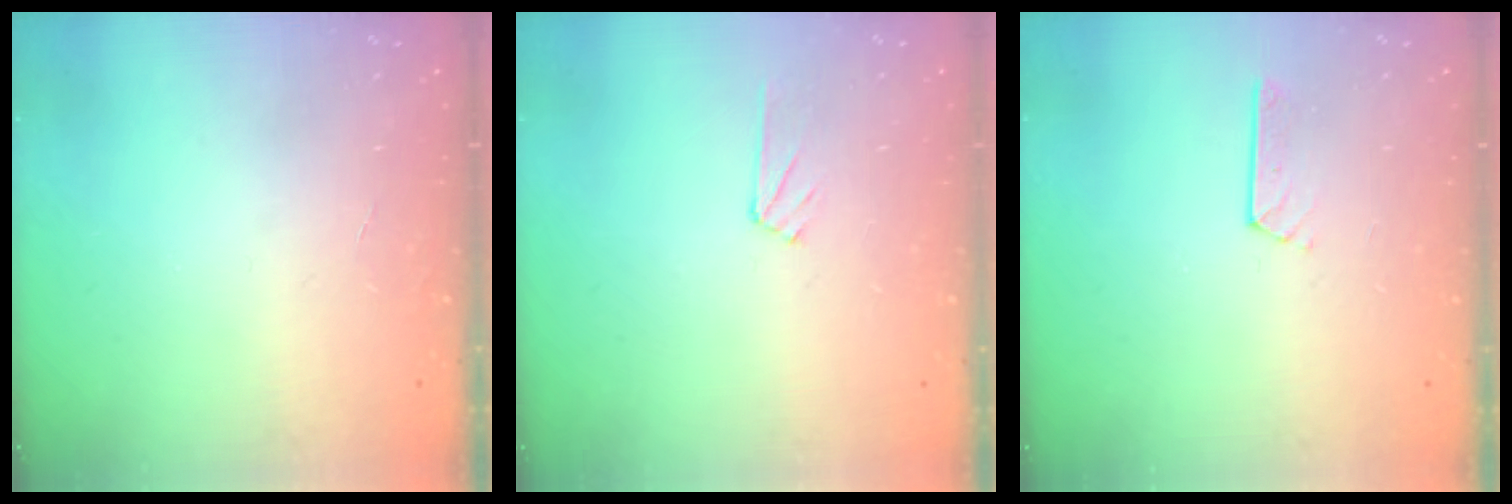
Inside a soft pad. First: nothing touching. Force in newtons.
{"total": 4.7, "press": 4.7, "slide": 0.6}
{"total": 2.6, "press": 2.6, "slide": 0.3}